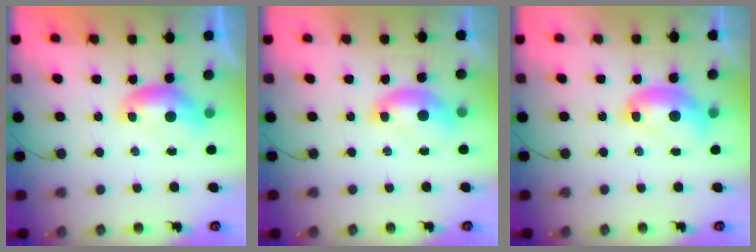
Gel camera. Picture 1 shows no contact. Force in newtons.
{"total": 1.7, "press": 1.5, "slide": 0.6}
{"total": 3.3, "press": 3.3, "slide": 0.2}